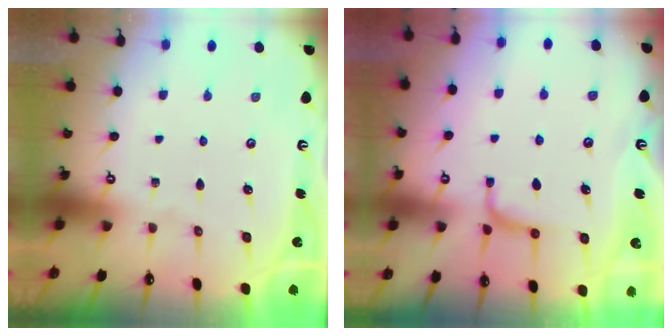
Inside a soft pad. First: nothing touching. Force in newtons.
{"total": 1.0, "press": 0.8, "slide": 0.7}